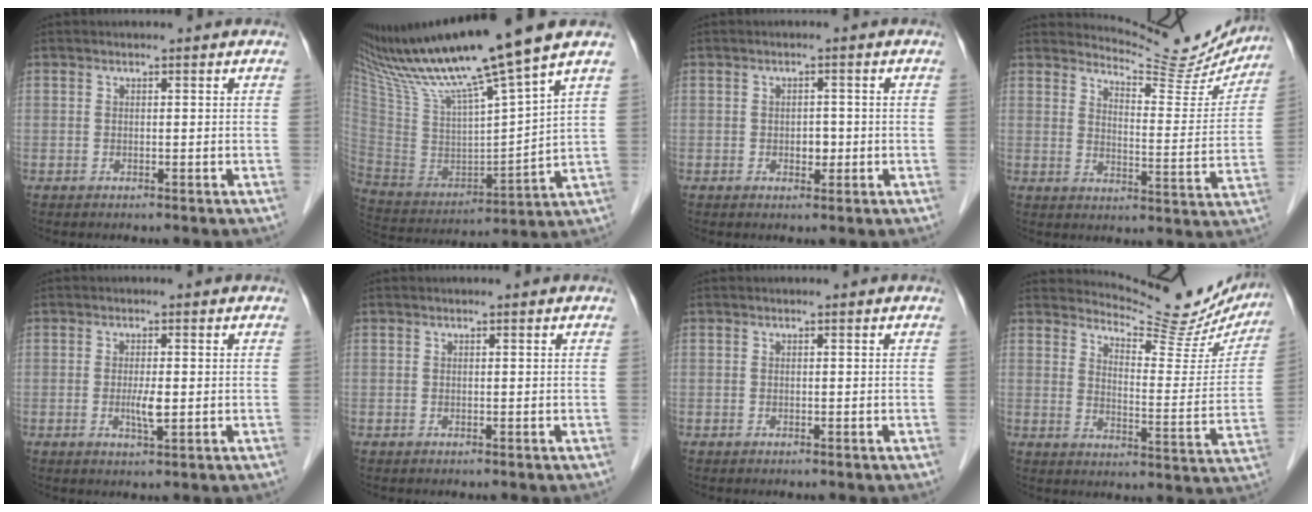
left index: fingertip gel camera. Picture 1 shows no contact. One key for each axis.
{"total": 21.1, "fx": 16.3, "fy": -1.0, "fz": 13.3, "tx": -0.235, "ty": -0.007, "tz": 0.296}
{"total": 2.0, "fx": -0.5, "fy": 1.3, "fz": 1.4, "tx": -0.020, "ty": 0.003, "tz": -0.004}
{"total": 13.1, "fx": 12.9, "fy": 2.0, "fz": 1.5, "tx": -0.019, "ty": -0.047, "tz": 0.156}
{"total": 2.7, "fx": -0.3, "fy": 0.5, "fz": 2.7, "tx": -0.056, "ty": -0.004, "tz": -0.004}
{"total": 0.0}
{"total": 0.0}
{"total": 15.6, "fx": 15.0, "fy": 2.8, "fz": 3.6, "tx": -0.044, "ty": -0.055, "tz": 0.178}